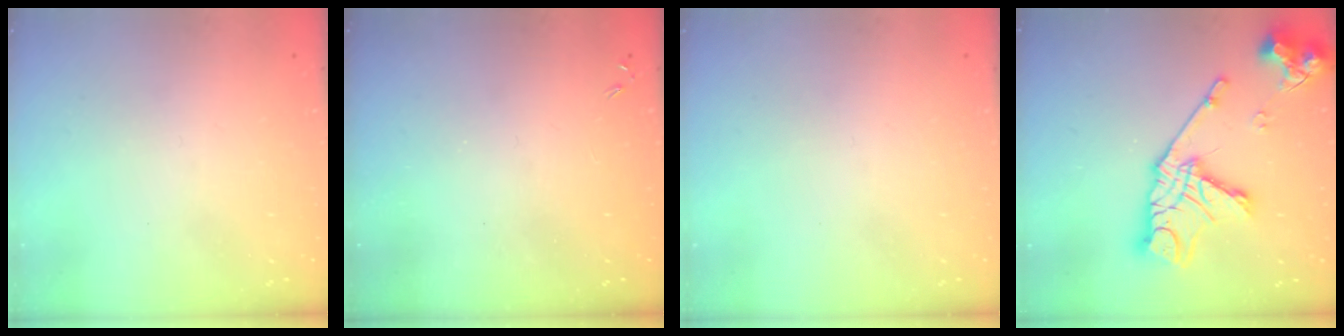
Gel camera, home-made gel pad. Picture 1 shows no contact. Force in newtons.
{"total": 0.0}
{"total": 0.0}
{"total": 19.3, "press": 19.3, "slide": 1.7}